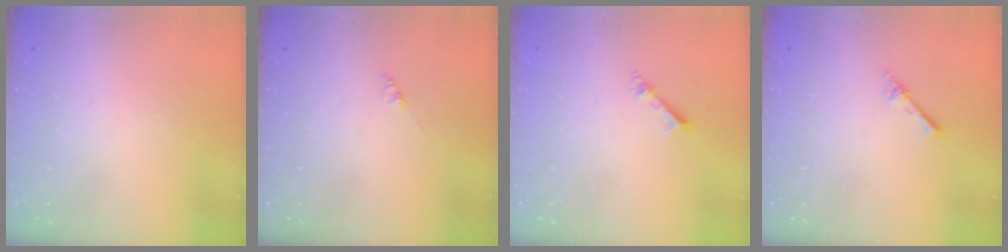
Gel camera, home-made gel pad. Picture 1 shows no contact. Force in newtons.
{"total": 0.9, "press": 0.8, "slide": 0.2}
{"total": 2.6, "press": 2.6, "slide": 0.3}
{"total": 2.6, "press": 2.6, "slide": 0.3}